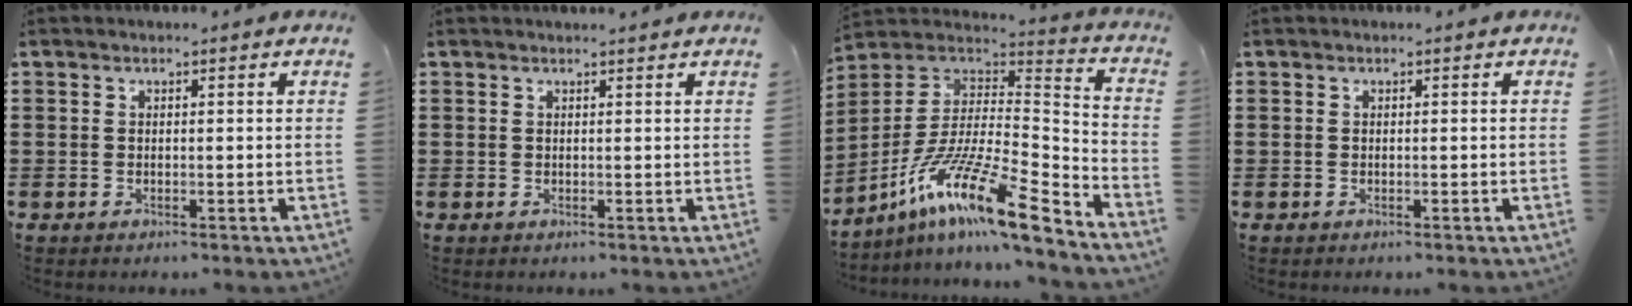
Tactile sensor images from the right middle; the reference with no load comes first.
{"total": 0.6, "force": [0.6, 0.0, 0.0], "torque": [-0.002, -0.003, 0.012]}
{"total": 14.8, "force": [-9.2, 2.7, 11.3], "torque": [-0.224, -0.006, -0.174]}
{"total": 0.0}